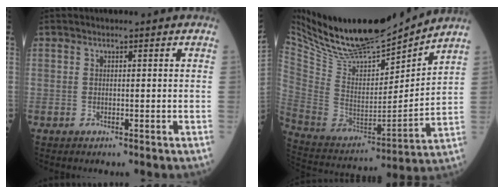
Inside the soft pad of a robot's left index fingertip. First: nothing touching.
{"total": 22.7, "force": [20.4, 4.2, 9.2], "torque": [-0.181, -0.019, 0.353]}